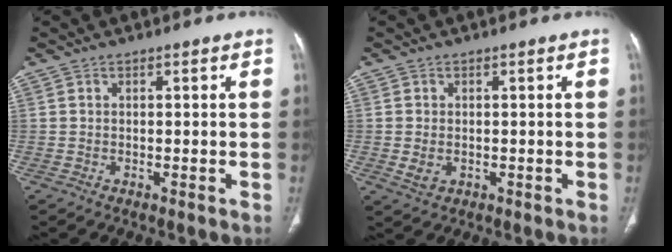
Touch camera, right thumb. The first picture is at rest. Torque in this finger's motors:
{"motor_torque": [-0.32, 0.15, -0.20, 0.12, 0.09]}